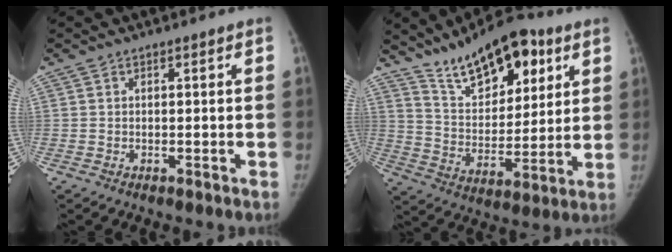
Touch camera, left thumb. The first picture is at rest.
{"total": 18.5, "force": [11.4, 8.7, 11.6], "torque": [-0.136, -0.052, 0.195]}